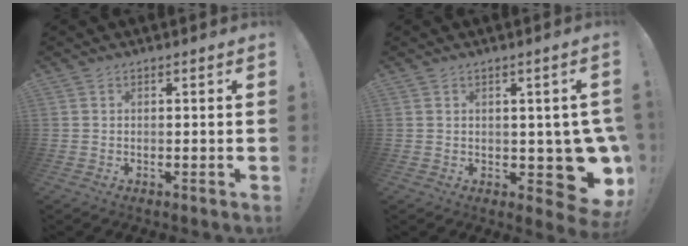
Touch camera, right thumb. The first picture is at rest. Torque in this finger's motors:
{"motor_torque": [0.14, 0.17, 0.28, 0.39, 0.24]}